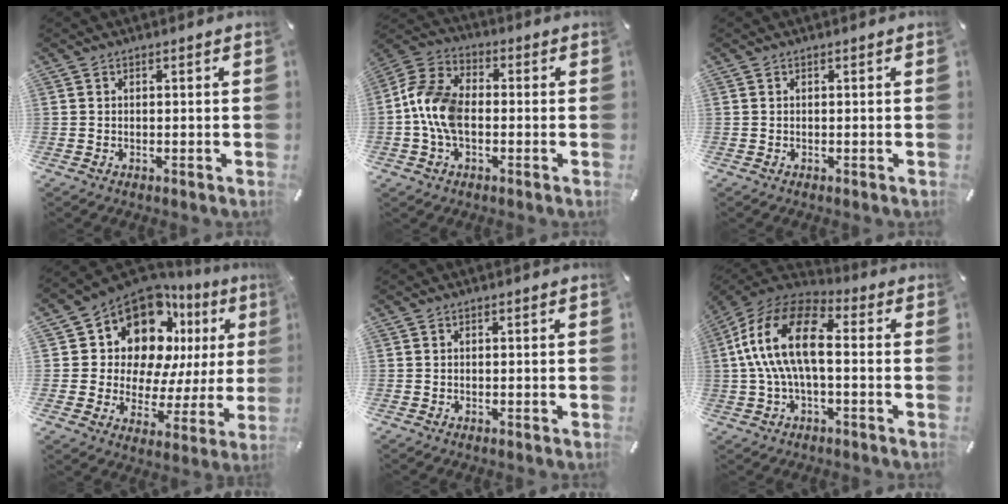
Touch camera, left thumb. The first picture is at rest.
{"total": 10.5, "force": [-1.9, 7.0, 7.6], "torque": [-0.163, 0.017, -0.032]}
{"total": 0.0}
{"total": 15.3, "force": [9.5, 9.8, 6.9], "torque": [-0.116, -0.085, 0.166]}
{"total": 0.0}
{"total": 17.0, "force": [0.5, 8.9, 14.4], "torque": [-0.302, 0.008, 0.006]}